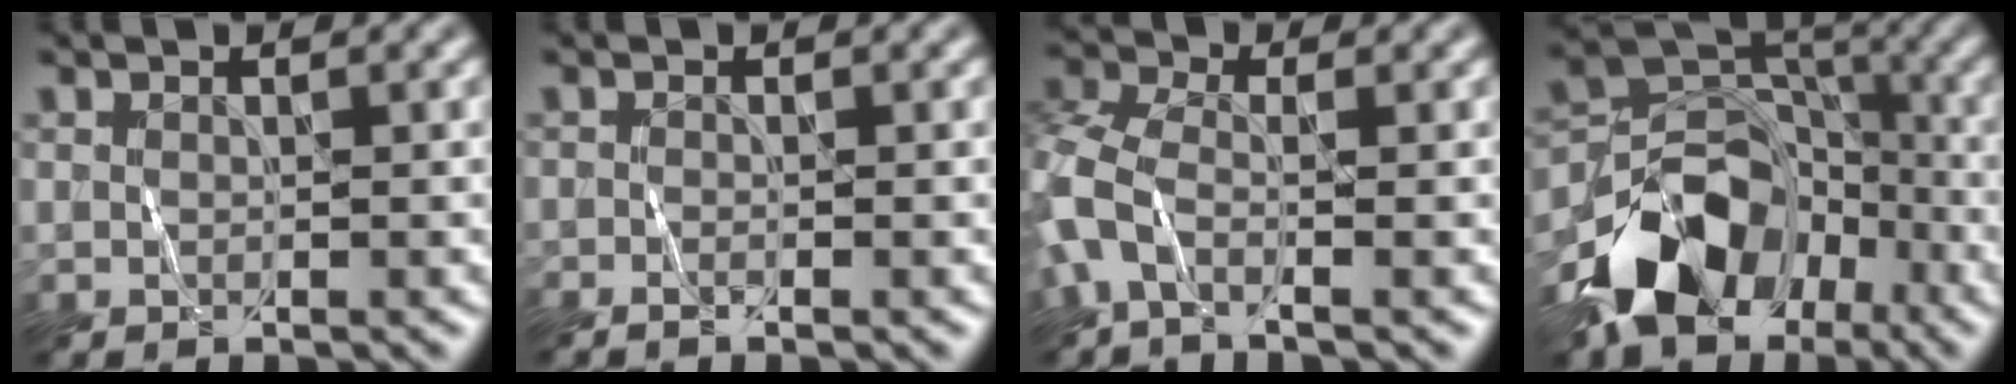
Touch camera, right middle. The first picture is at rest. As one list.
[{"total": 0.9, "force": [-0.8, -0.3, 0.3], "torque": [-0.010, -0.003, -0.016]}, {"total": 5.4, "force": [-2.1, 2.7, 4.3], "torque": [-0.122, -0.001, -0.059]}, {"total": 10.6, "force": [-6.6, 6.7, 4.9], "torque": [-0.089, 0.002, -0.123]}]